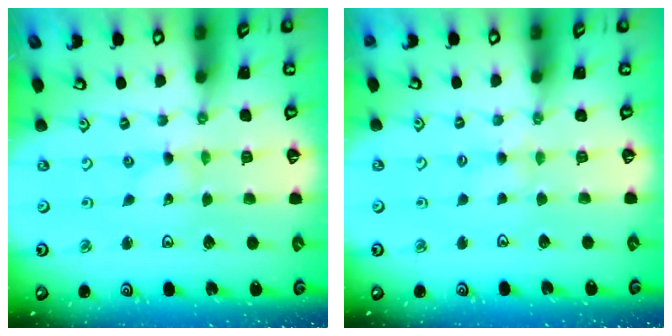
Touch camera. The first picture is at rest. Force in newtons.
{"total": 2.8, "press": 2.8, "slide": 0.5}